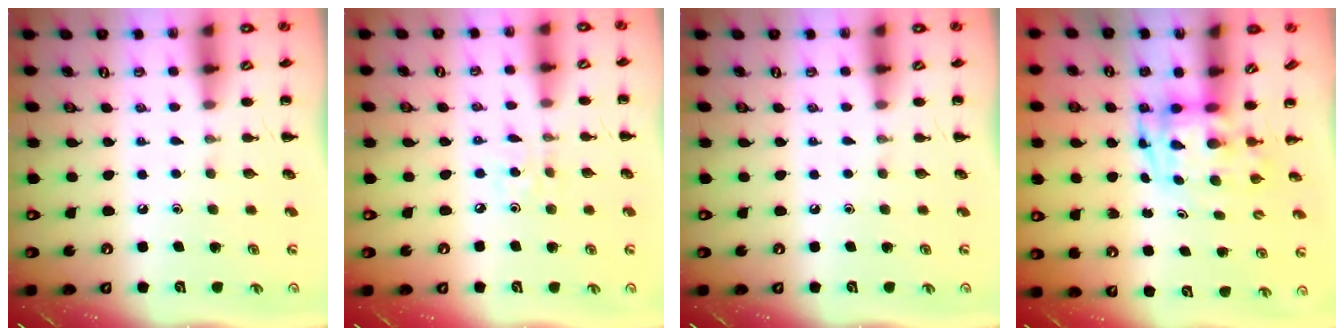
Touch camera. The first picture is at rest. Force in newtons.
{"total": 2.2, "press": 2.1, "slide": 0.6}
{"total": 0.0}
{"total": 3.5, "press": 3.4, "slide": 0.7}